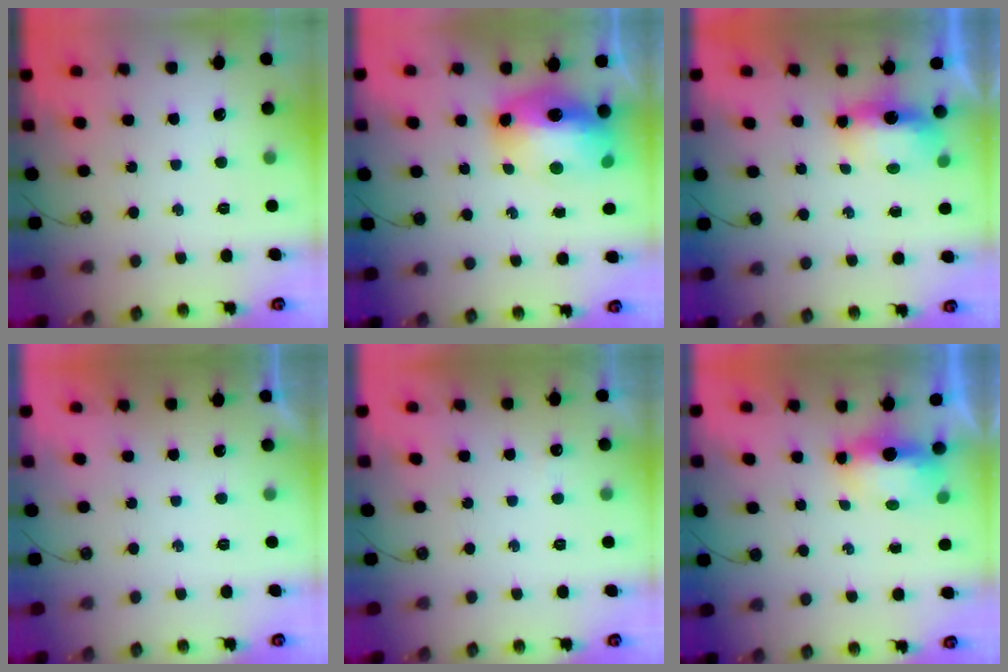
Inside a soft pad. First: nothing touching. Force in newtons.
{"total": 16.2, "press": 16.1, "slide": 1.6}
{"total": 10.4, "press": 7.2, "slide": 7.5}
{"total": 0.0}
{"total": 2.5, "press": 2.4, "slide": 0.5}
{"total": 5.9, "press": 5.8, "slide": 1.1}